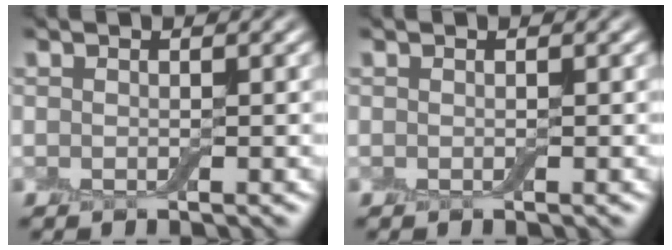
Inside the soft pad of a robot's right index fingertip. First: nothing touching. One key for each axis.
{"total": 0.0}